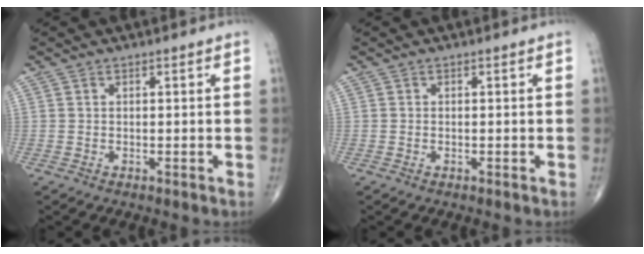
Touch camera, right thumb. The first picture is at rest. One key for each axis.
{"total": 0.0}